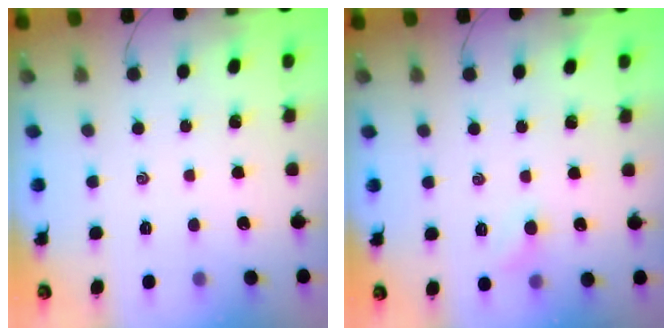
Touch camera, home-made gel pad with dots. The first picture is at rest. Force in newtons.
{"total": 5.1, "press": 4.8, "slide": 1.6}